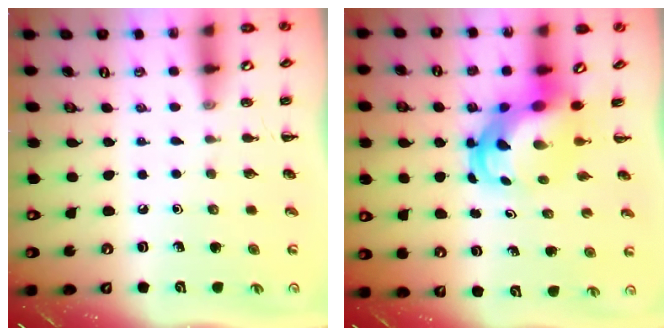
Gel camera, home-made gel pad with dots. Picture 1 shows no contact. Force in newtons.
{"total": 5.7, "press": 5.4, "slide": 1.8}